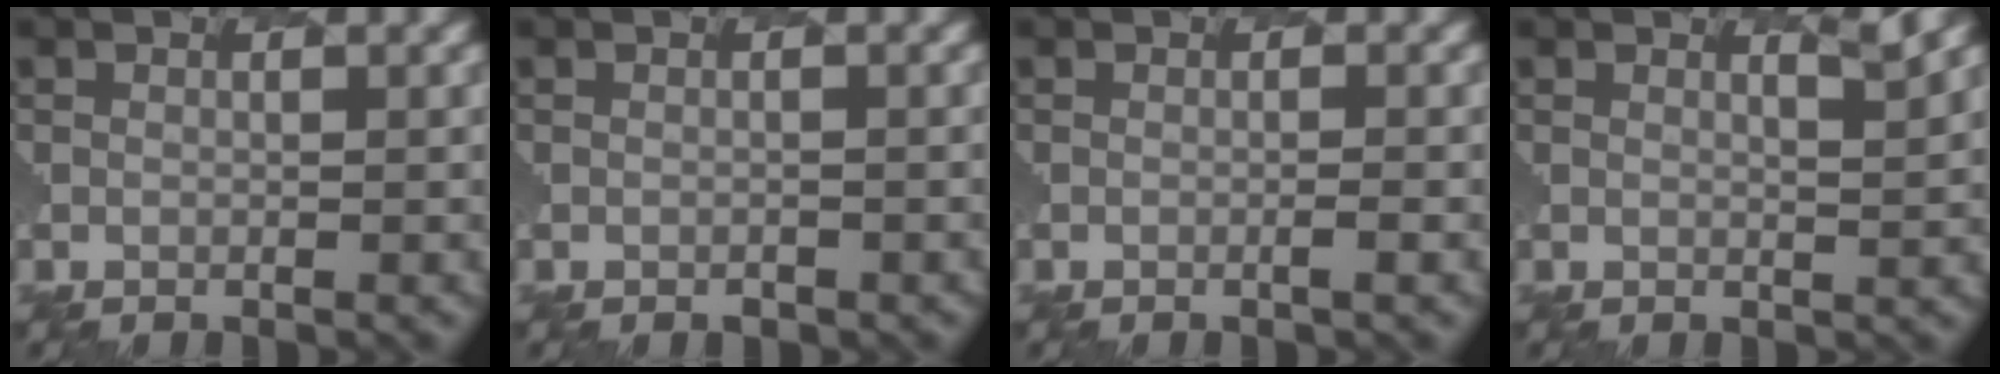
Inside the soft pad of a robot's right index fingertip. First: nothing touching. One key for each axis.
{"total": 0.6, "fx": -0.6, "fy": -0.1, "fz": -0.2, "tx": -0.010, "ty": -0.003, "tz": -0.006}
{"total": 0.0}
{"total": 1.1, "fx": 1.1, "fy": -0.1, "fz": 0.2, "tx": -0.011, "ty": 0.004, "tz": 0.009}